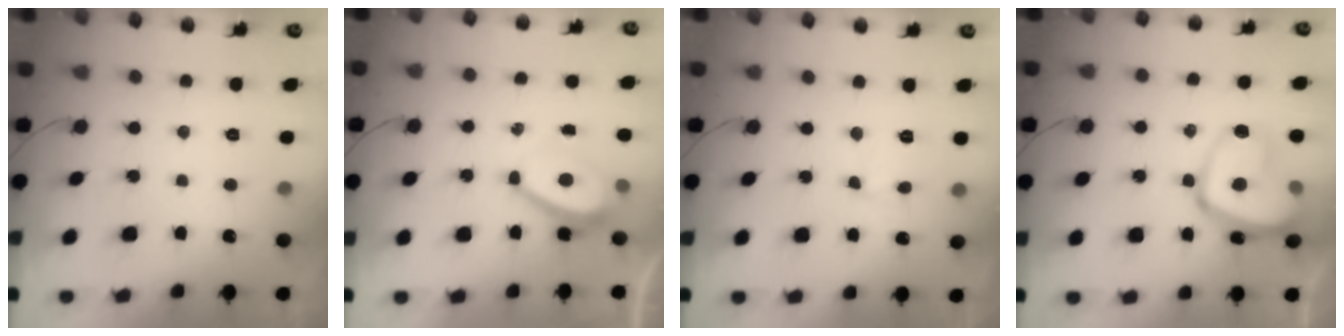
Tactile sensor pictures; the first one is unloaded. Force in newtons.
{"total": 6.3, "press": 5.7, "slide": 2.9}
{"total": 4.2, "press": 4.2, "slide": 0.3}
{"total": 16.6, "press": 16.5, "slide": 1.6}